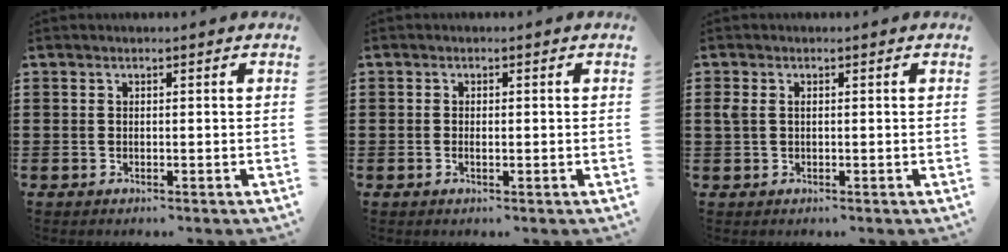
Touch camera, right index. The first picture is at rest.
{"total": 1.0, "force": [-0.2, 0.4, 0.8], "torque": [-0.017, 0.000, -0.003]}
{"total": 1.4, "force": [0.3, 0.9, 1.1], "torque": [-0.025, 0.006, 0.004]}